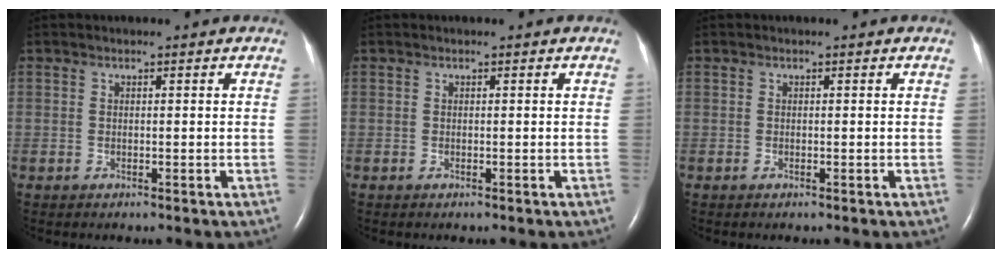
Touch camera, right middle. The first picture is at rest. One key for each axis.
{"total": 0.0}
{"total": 0.0}